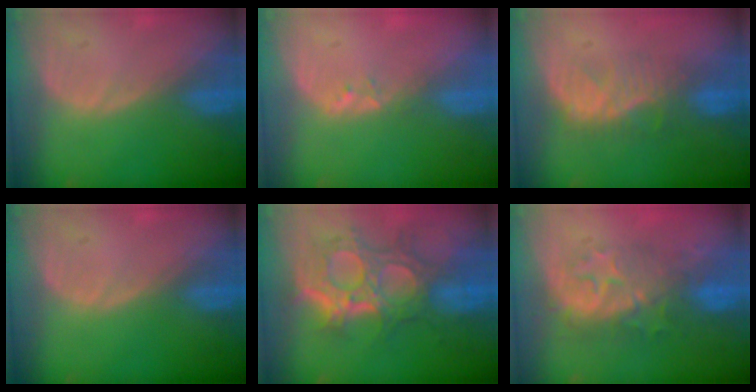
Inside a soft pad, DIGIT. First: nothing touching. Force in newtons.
{"total": 1.4, "press": 1.3, "slide": 0.7}
{"total": 5.2, "press": 5.0, "slide": 1.3}
{"total": 0.0}
{"total": 11.3, "press": 10.4, "slide": 4.5}
{"total": 8.3, "press": 8.2, "slide": 1.8}